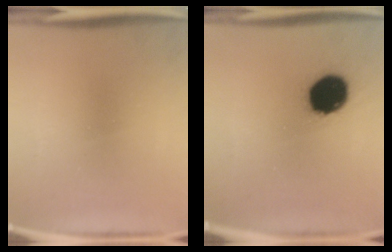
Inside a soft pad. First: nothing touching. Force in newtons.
{"total": 14.4}